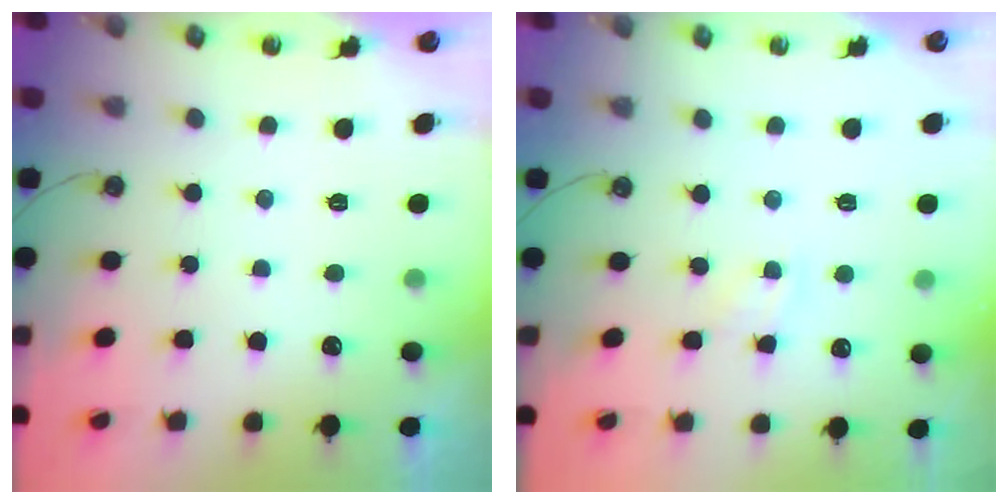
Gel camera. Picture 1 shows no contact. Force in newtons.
{"total": 3.9, "press": 3.9, "slide": 0.5}